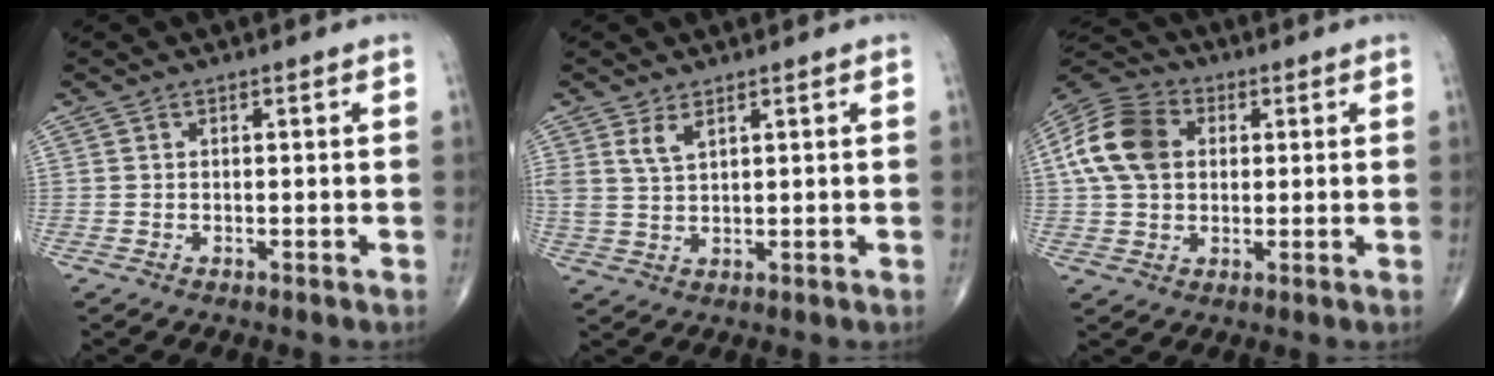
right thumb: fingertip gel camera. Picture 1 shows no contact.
{"total": 3.4, "force": [2.1, 1.4, 2.3], "torque": [-0.048, -0.009, 0.049]}
{"total": 13.0, "force": [2.5, 9.6, 8.5], "torque": [-0.157, 0.017, 0.036]}